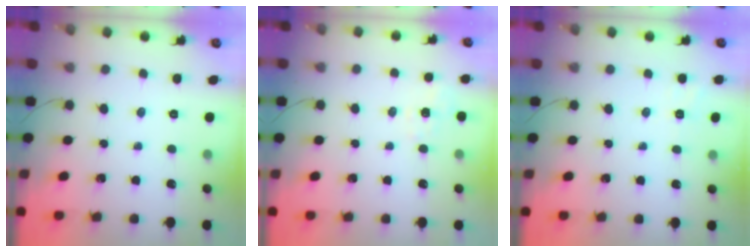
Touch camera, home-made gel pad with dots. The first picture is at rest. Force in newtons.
{"total": 3.8, "press": 3.4, "slide": 1.6}
{"total": 2.8, "press": 2.2, "slide": 1.8}